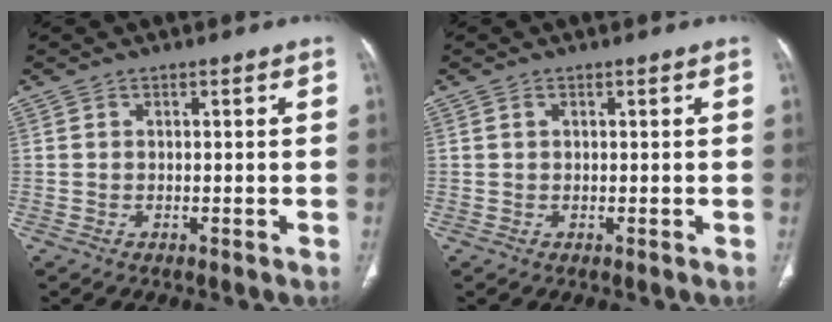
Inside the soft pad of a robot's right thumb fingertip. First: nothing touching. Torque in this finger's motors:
{"motor_torque": [0.01, -0.63, -0.03, 0.01, -0.03]}